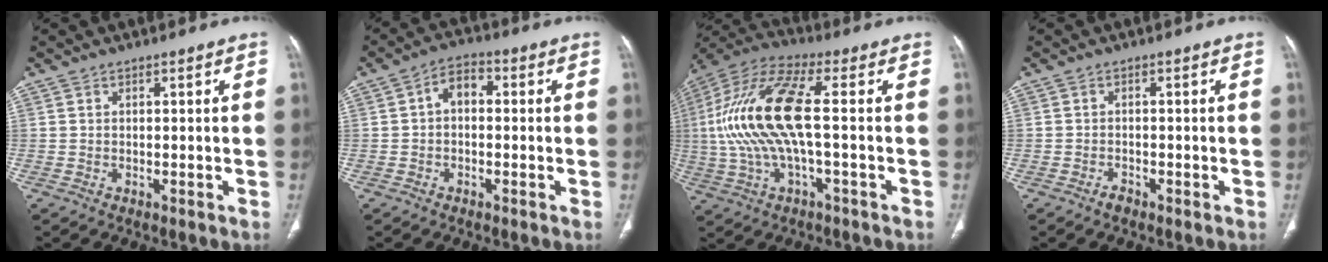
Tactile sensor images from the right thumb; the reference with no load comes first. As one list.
[{"total": 4.9, "force": [0.1, 3.3, 3.6], "torque": [-0.047, 0.018, -0.011]}, {"total": 17.5, "force": [0.1, 5.3, 16.7], "torque": [-0.374, 0.031, -0.001]}, {"total": 1.1, "force": [-1.0, 0.4, 0.3], "torque": [-0.009, 0.003, -0.018]}]